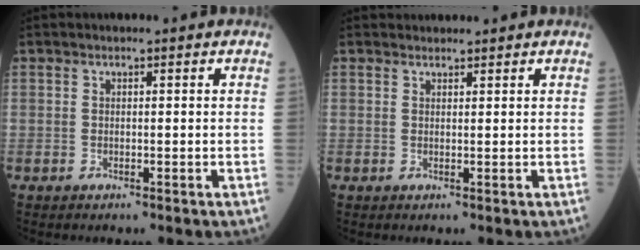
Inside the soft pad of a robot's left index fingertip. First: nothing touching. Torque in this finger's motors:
{"motor_torque": [0.10, 0.02, -0.12, 0.00]}